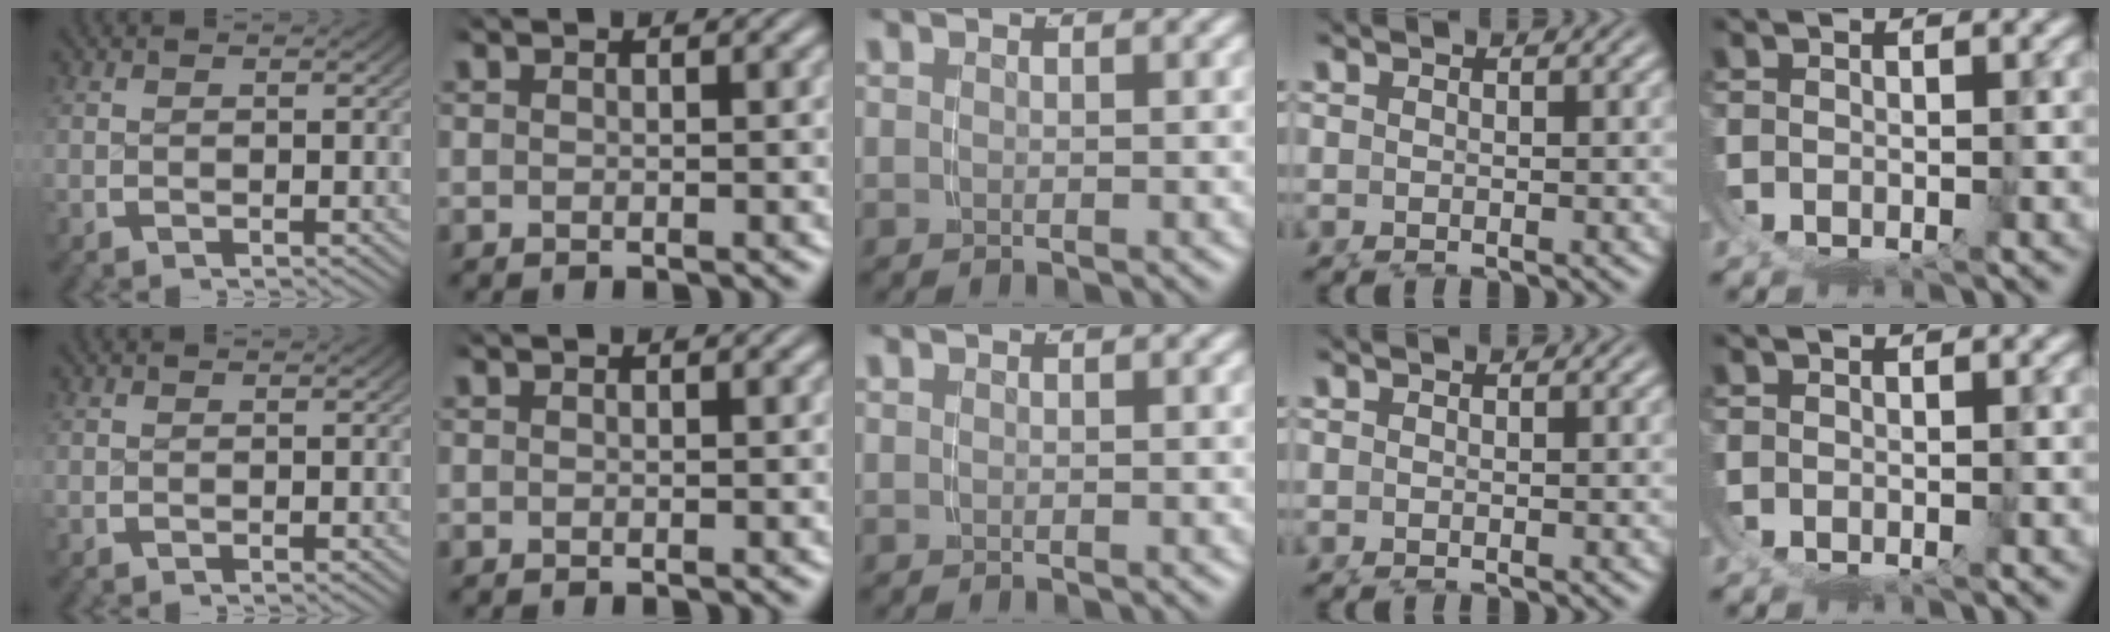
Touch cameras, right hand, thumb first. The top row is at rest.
{}